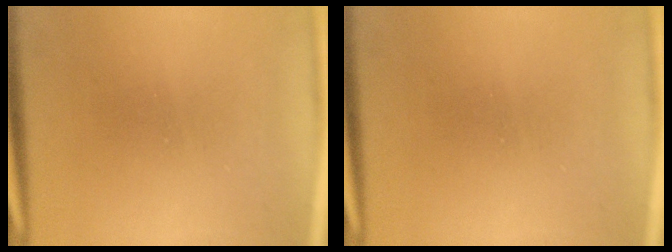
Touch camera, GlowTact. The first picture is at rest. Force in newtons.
{"total": 0.0}